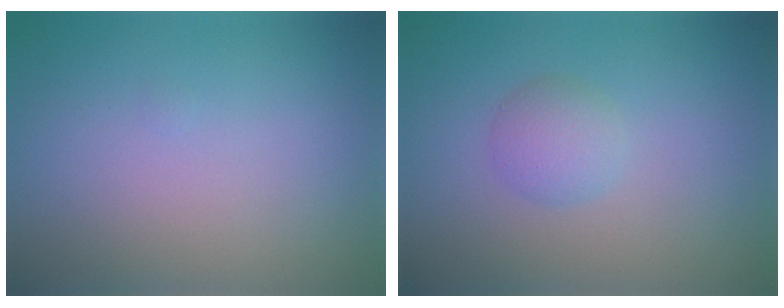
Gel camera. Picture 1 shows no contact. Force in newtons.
{"total": 2.0, "press": 2.0, "slide": 0.0}